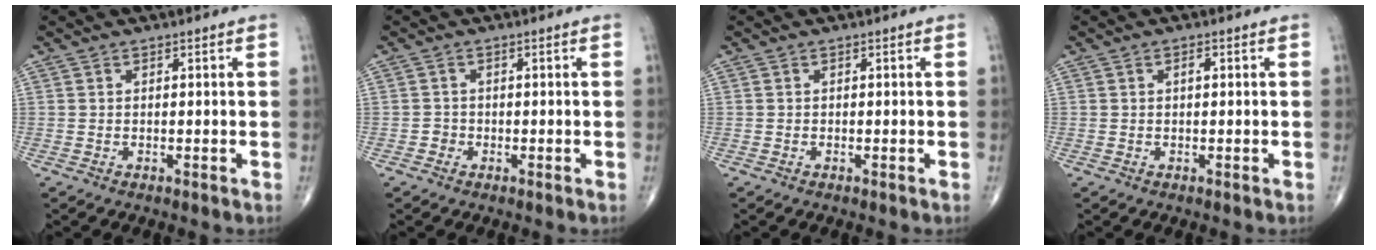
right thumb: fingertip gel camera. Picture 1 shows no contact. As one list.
[{"total": 1.2, "force": [-0.6, 1.1, 0.1], "torque": [0.008, 0.007, -0.014]}, {"total": 0.0}, {"total": 1.1, "force": [0.2, 0.5, 0.9], "torque": [-0.016, 0.002, 0.002]}]